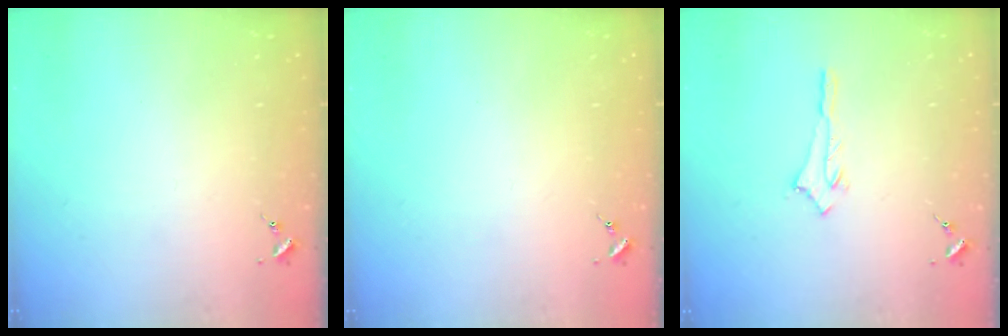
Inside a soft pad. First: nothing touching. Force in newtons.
{"total": 0.0}
{"total": 2.9, "press": 2.9, "slide": 0.2}